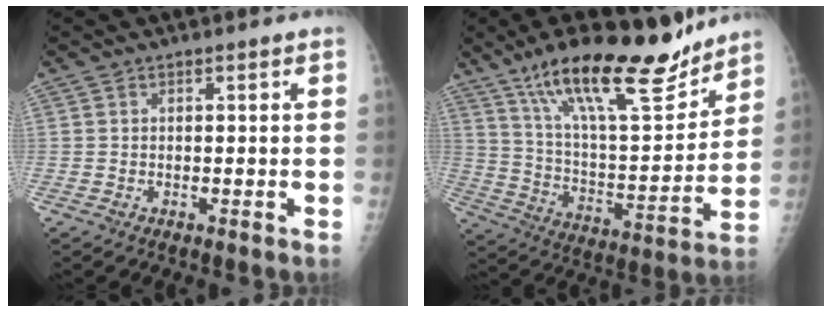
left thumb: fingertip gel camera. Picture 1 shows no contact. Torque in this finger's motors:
{"motor_torque": [0.57, 0.55, 1.50, -1.27, 0.16]}